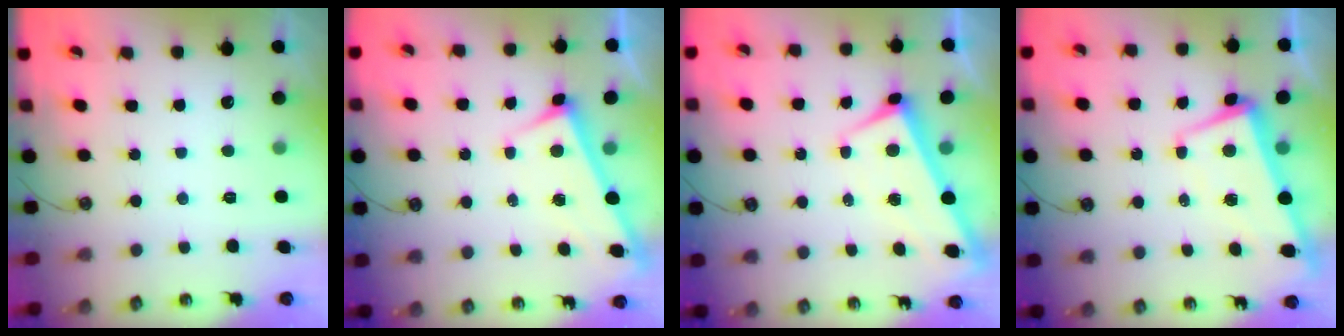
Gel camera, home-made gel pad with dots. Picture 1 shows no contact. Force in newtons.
{"total": 3.0, "press": 3.0, "slide": 0.2}
{"total": 1.0, "press": 0.7, "slide": 0.8}
{"total": 1.6, "press": 0.1, "slide": 1.5}